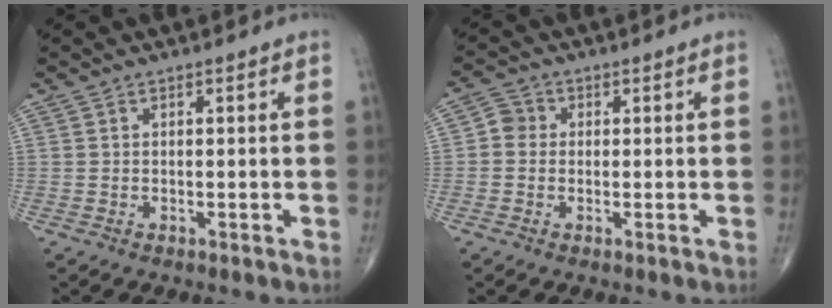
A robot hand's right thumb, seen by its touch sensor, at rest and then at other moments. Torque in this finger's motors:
{"motor_torque": [-0.23, 0.29, 0.12, -0.08, 0.00]}